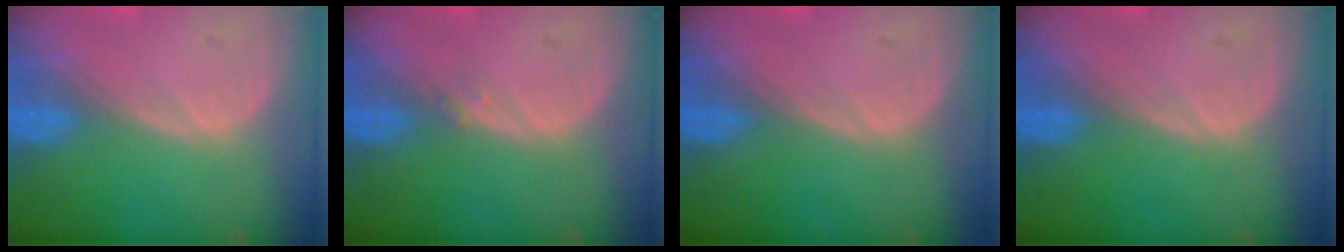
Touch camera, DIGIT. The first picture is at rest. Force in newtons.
{"total": 0.8, "press": 0.7, "slide": 0.4}
{"total": 0.0}
{"total": 0.0}